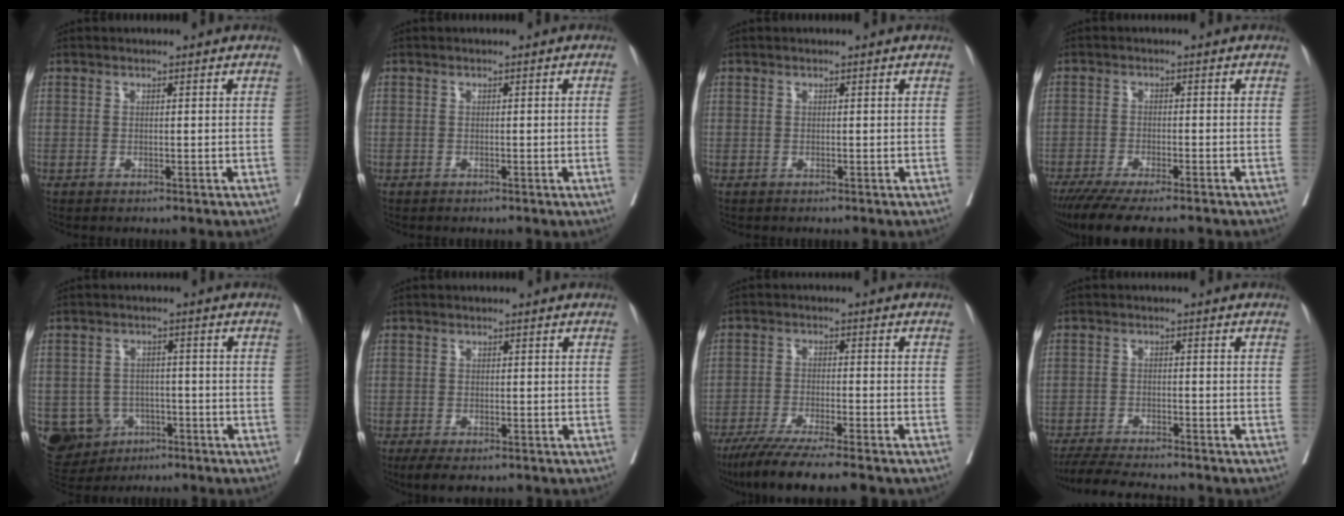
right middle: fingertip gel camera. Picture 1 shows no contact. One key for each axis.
{"total": 0.7, "fx": -0.1, "fy": -0.2, "fz": 0.7, "tx": -0.010, "ty": 0.001, "tz": 0.000}
{"total": 0.0}
{"total": 12.0, "fx": -10.0, "fy": 1.6, "fz": 6.3, "tx": -0.094, "ty": -0.025, "tz": -0.153}
{"total": 9.5, "fx": -4.0, "fy": 8.2, "fz": 2.5, "tx": -0.063, "ty": 0.009, "tz": -0.052}
{"total": 3.5, "fx": -2.4, "fy": 1.4, "fz": 2.2, "tx": -0.043, "ty": -0.011, "tz": -0.035}
{"total": 10.4, "fx": -8.5, "fy": -0.1, "fz": 6.1, "tx": -0.095, "ty": -0.029, "tz": -0.137}
{"total": 9.2, "fx": -8.4, "fy": 0.7, "fz": 3.8, "tx": -0.062, "ty": -0.019, "tz": -0.133}